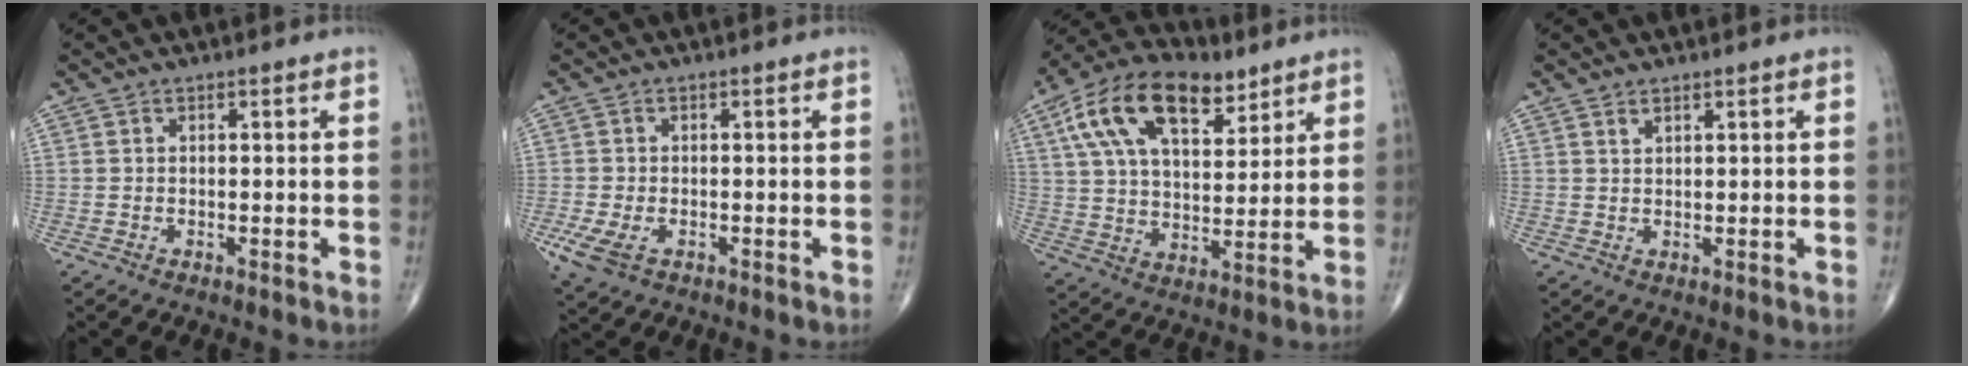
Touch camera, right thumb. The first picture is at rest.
{"total": 4.9, "force": [-1.8, 2.8, 3.6], "torque": [-0.086, -0.006, -0.030]}
{"total": 19.4, "force": [9.7, 10.0, 13.5], "torque": [-0.219, -0.011, 0.172]}
{"total": 1.2, "force": [1.0, 0.5, 0.6], "torque": [-0.006, -0.004, 0.018]}